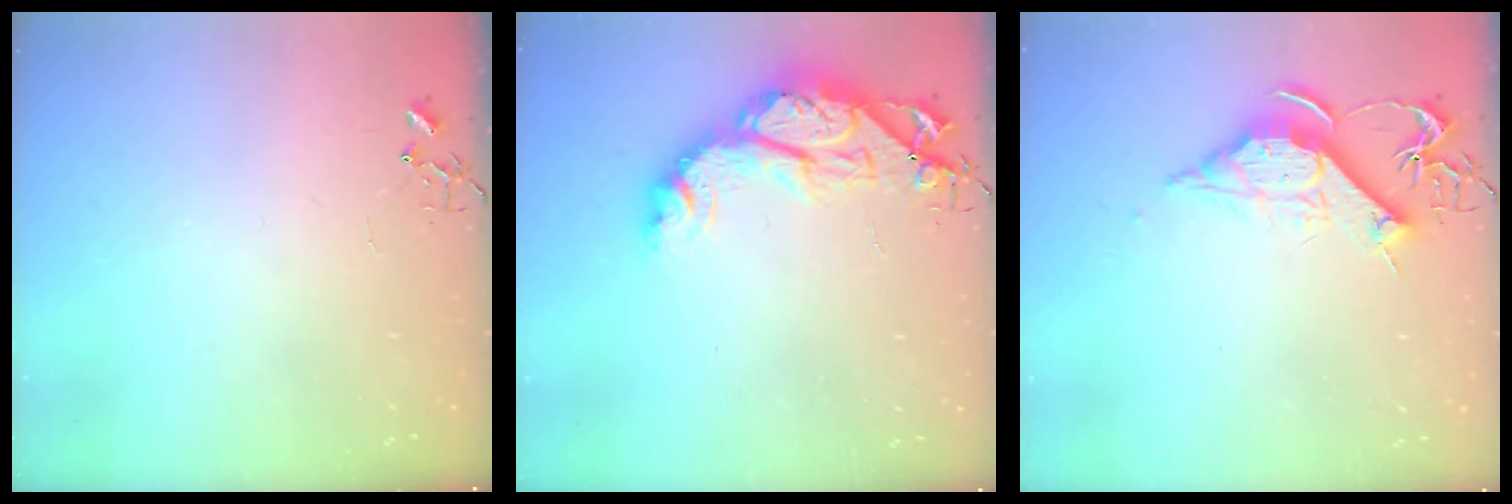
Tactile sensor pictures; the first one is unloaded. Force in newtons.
{"total": 17.0, "press": 16.9, "slide": 1.5}
{"total": 11.5, "press": 11.5, "slide": 0.1}